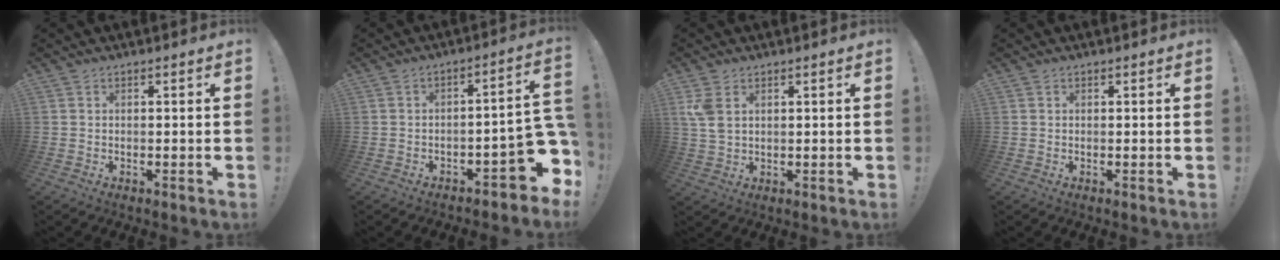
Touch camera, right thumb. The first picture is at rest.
{"total": 10.1, "force": [-4.9, 3.3, 8.2], "torque": [-0.092, 0.024, -0.082]}
{"total": 5.2, "force": [2.1, 3.1, 3.6], "torque": [-0.071, -0.005, 0.041]}
{"total": 0.0}